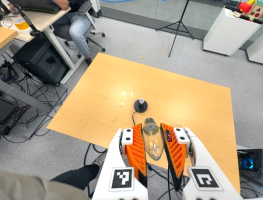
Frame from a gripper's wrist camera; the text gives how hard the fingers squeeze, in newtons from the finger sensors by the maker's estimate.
{"total": 19.2, "left": 20.9, "right": 17.6}